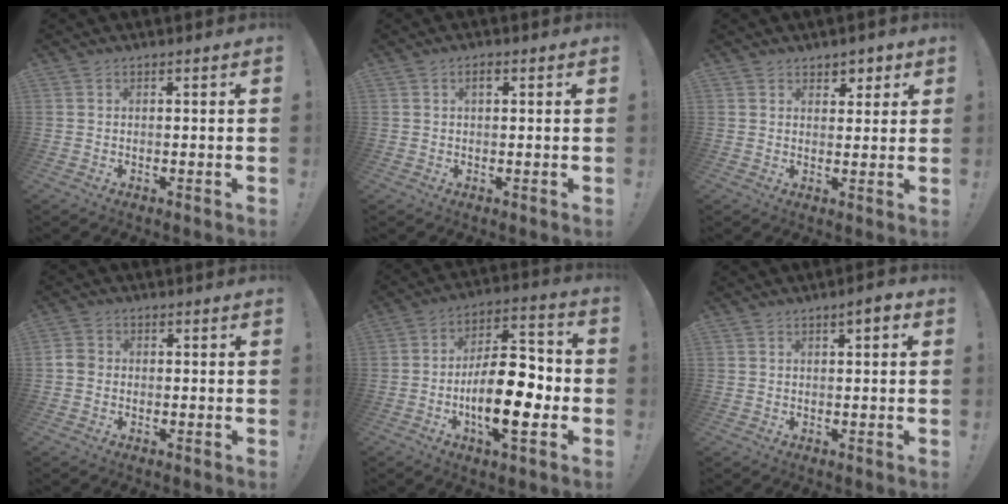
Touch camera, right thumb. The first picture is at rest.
{"total": 1.9, "force": [0.7, 0.8, 1.5], "torque": [-0.022, 0.002, 0.008]}
{"total": 3.8, "force": [2.5, 2.8, 0.6], "torque": [0.010, -0.019, 0.042]}
{"total": 3.2, "force": [-0.8, 2.7, 1.5], "torque": [-0.036, 0.011, -0.014]}
{"total": 18.8, "force": [-5.1, 7.5, 16.5], "torque": [-0.271, 0.019, -0.080]}
{"total": 3.3, "force": [1.2, 1.0, 2.8], "torque": [-0.036, -0.002, 0.017]}